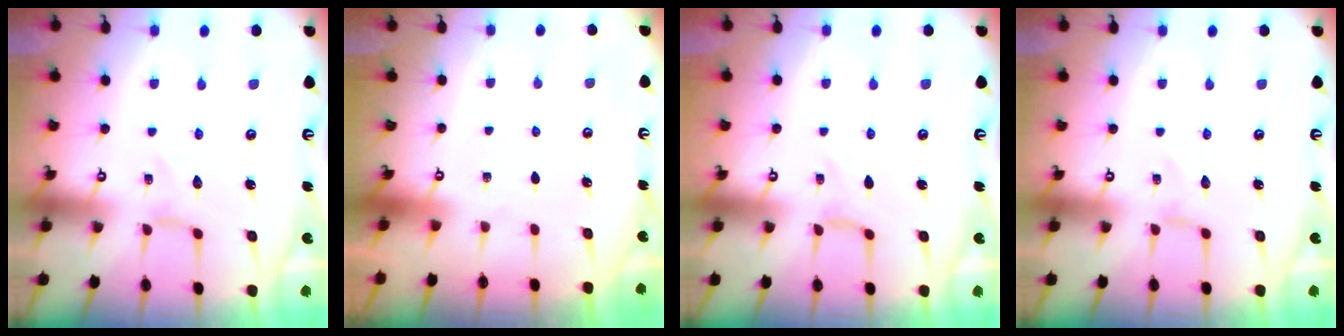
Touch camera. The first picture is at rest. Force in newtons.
{"total": 0.0}
{"total": 0.0}
{"total": 0.0}